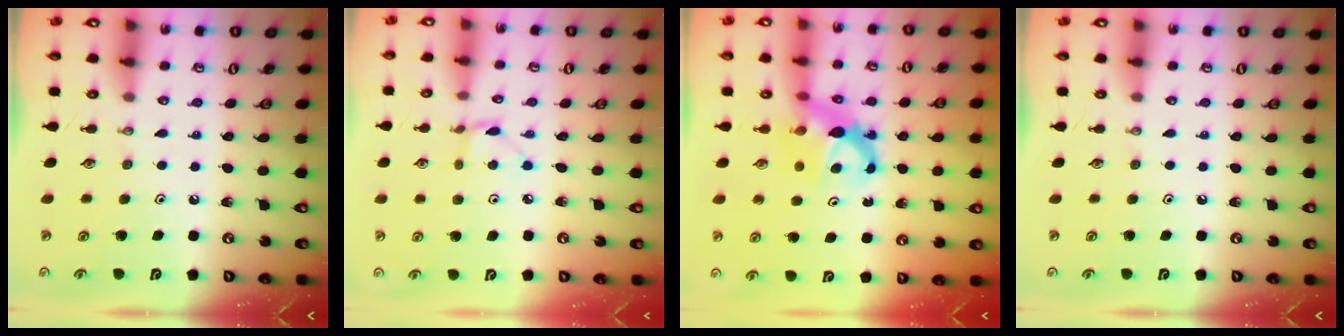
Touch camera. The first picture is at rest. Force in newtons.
{"total": 2.7, "press": 2.7, "slide": 0.3}
{"total": 7.2, "press": 7.2, "slide": 0.3}
{"total": 0.0}